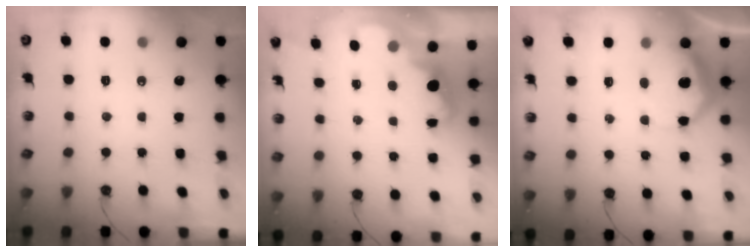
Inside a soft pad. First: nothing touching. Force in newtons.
{"total": 2.1, "press": 2.1, "slide": 0.5}
{"total": 11.8, "press": 11.7, "slide": 1.0}